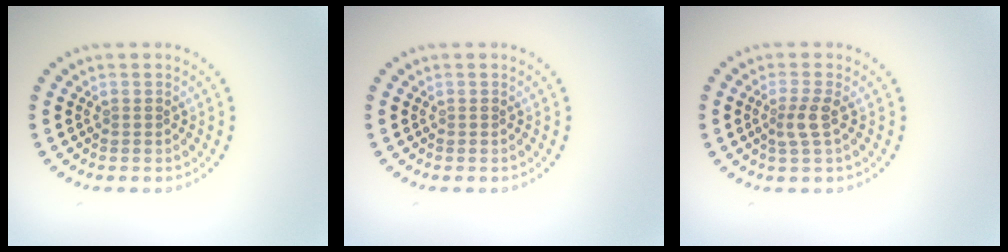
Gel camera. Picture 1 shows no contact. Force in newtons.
{"total": 0.0}
{"total": 2.0, "press": 1.6, "slide": 1.2}